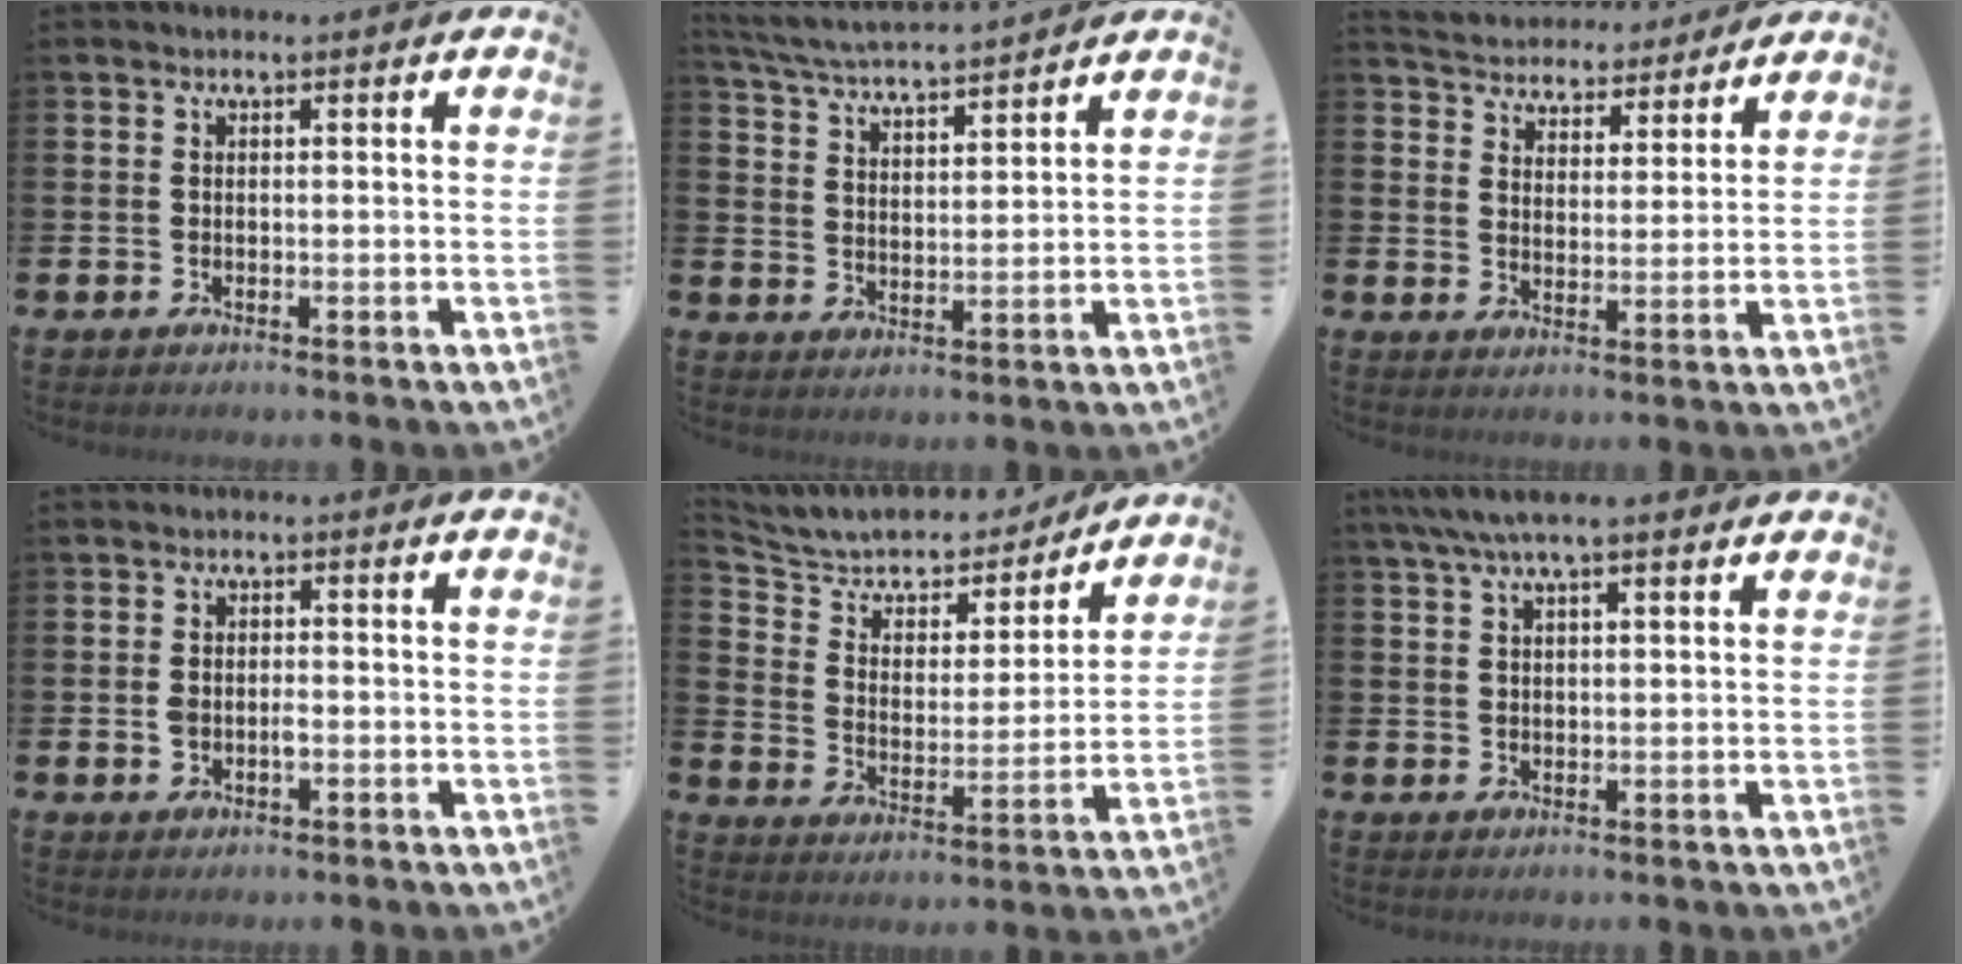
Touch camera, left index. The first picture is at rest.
{"total": 4.9, "force": [4.9, 0.1, 0.8], "torque": [-0.038, -0.035, 0.084]}
{"total": 4.9, "force": [4.7, 1.2, -0.4], "torque": [-0.015, -0.039, 0.081]}
{"total": 2.0, "force": [-0.3, 1.2, 1.6], "torque": [-0.019, 0.001, -0.009]}
{"total": 6.8, "force": [6.2, 2.5, 1.2], "torque": [-0.066, -0.042, 0.105]}
{"total": 5.1, "force": [4.0, 1.0, 3.0], "torque": [-0.065, -0.003, 0.072]}